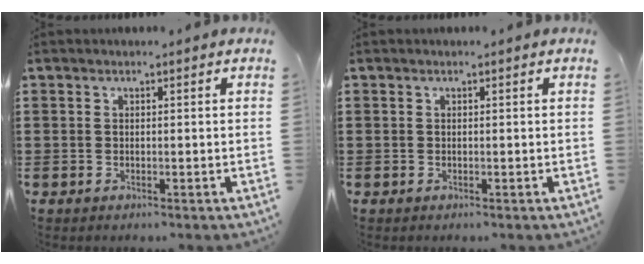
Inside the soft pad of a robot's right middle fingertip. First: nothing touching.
{"total": 0.0}